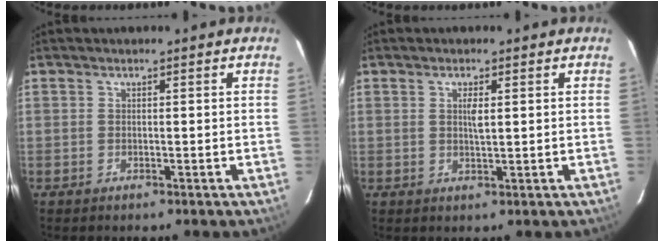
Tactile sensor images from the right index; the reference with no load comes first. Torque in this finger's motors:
{"motor_torque": [0.02, 0.00, 0.04, 0.01]}